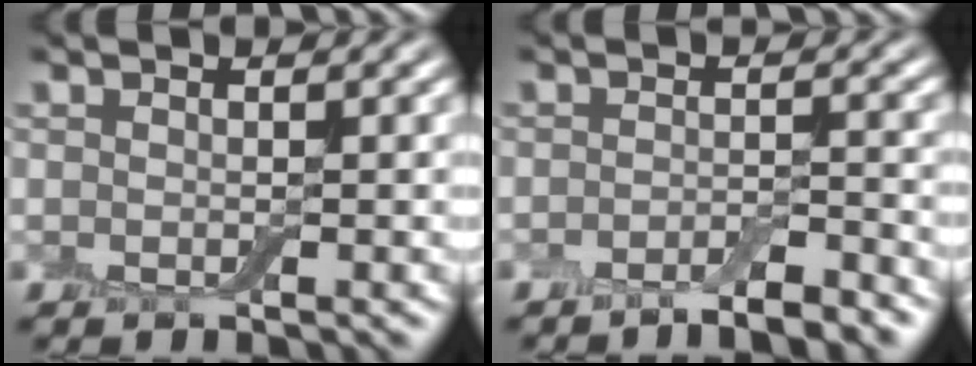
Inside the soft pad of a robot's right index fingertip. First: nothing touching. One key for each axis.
{"total": 3.2, "fx": -2.5, "fy": 0.5, "fz": 1.9, "tx": -0.026, "ty": 0.004, "tz": -0.042}